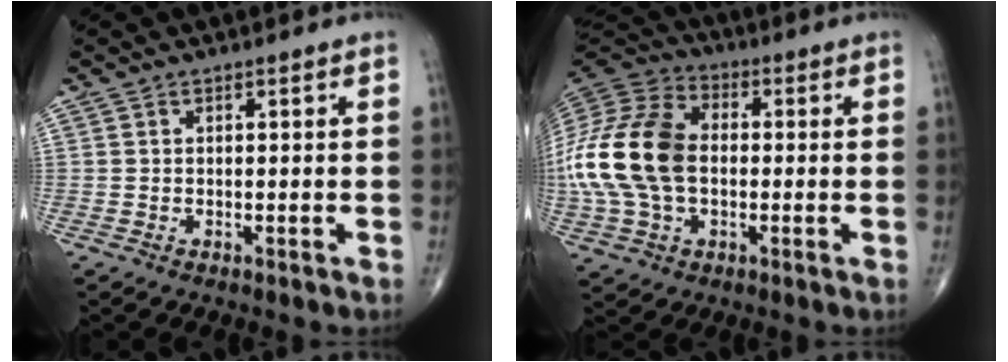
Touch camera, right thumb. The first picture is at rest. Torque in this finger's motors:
{"motor_torque": [1.79, 3.22, 2.03, -0.27, 0.57]}